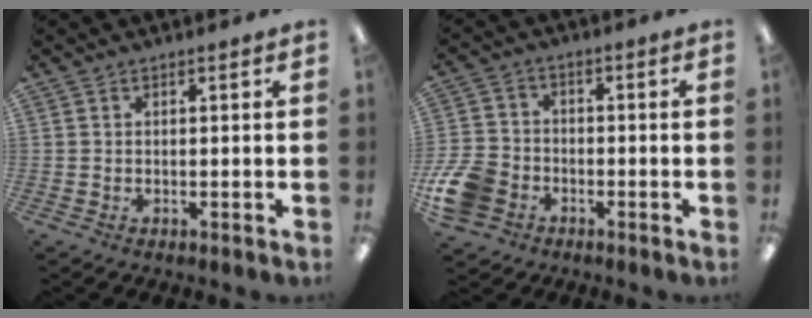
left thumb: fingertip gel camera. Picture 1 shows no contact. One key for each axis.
{"total": 9.8, "fx": -4.3, "fy": 7.3, "fz": 5.0, "tx": -0.116, "ty": 0.031, "tz": -0.078}